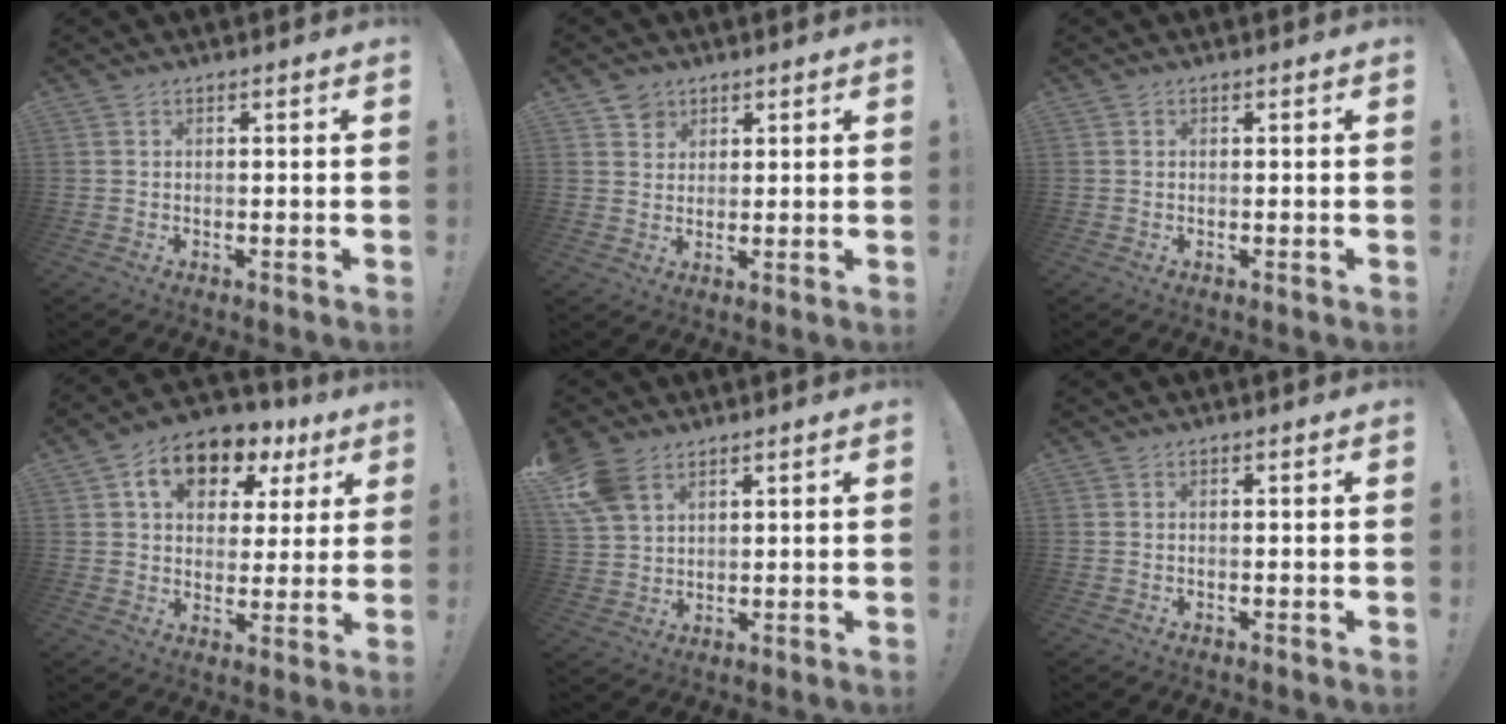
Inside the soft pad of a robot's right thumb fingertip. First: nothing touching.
{"total": 4.4, "force": [2.7, 3.5, 0.4], "torque": [-0.002, -0.015, 0.050]}
{"total": 0.0}
{"total": 12.3, "force": [5.8, 8.5, 6.7], "torque": [-0.105, -0.022, 0.108]}
{"total": 9.2, "force": [5.4, 5.8, 4.7], "torque": [-0.096, -0.016, 0.110]}
{"total": 0.0}